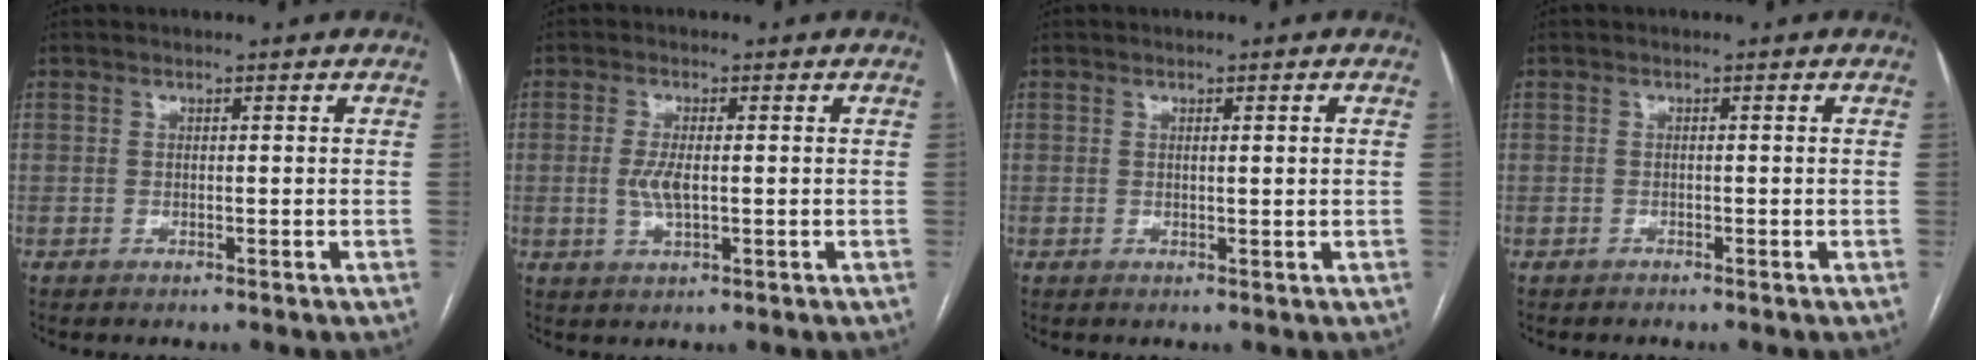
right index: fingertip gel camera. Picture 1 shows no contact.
{"total": 3.6, "force": [-0.2, 1.0, 3.4], "torque": [-0.075, -0.004, -0.002]}
{"total": 1.0, "force": [0.2, -0.1, 1.0], "torque": [-0.018, 0.004, 0.004]}
{"total": 0.8, "force": [-0.6, 0.4, -0.4], "torque": [0.001, 0.002, -0.013]}